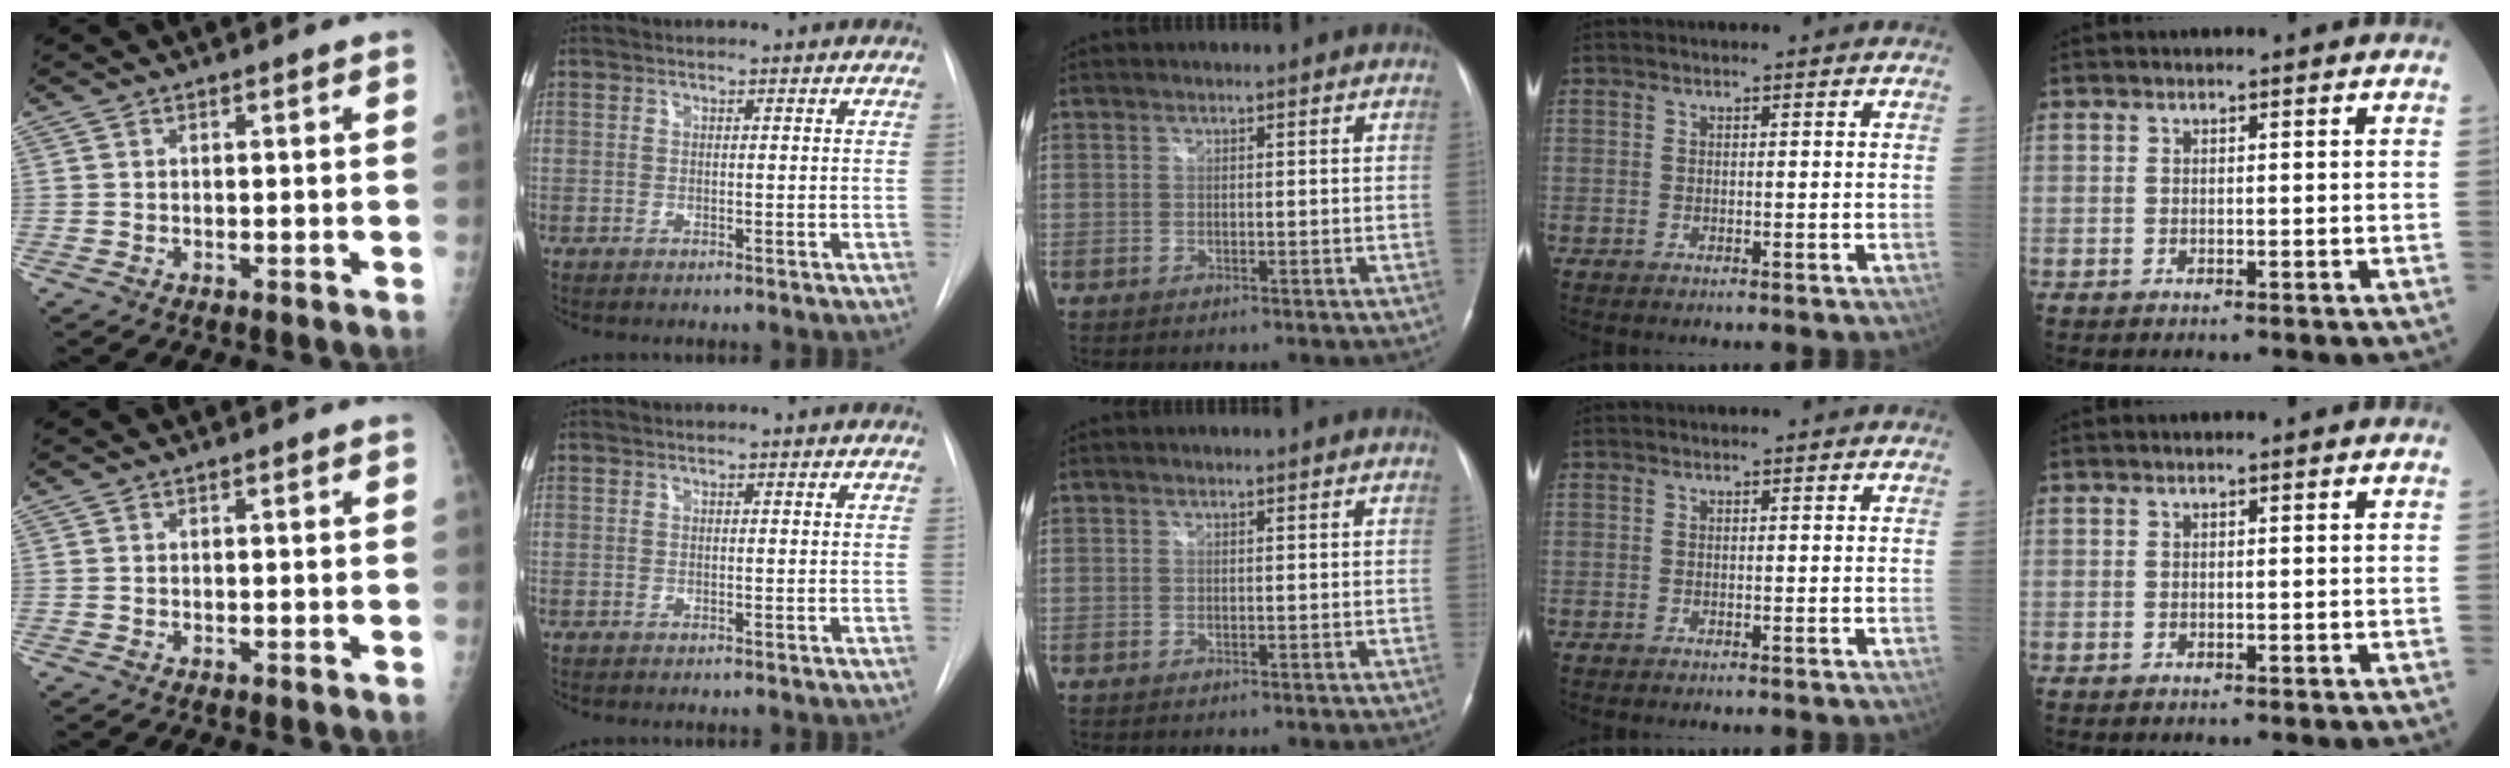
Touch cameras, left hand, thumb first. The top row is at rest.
{}